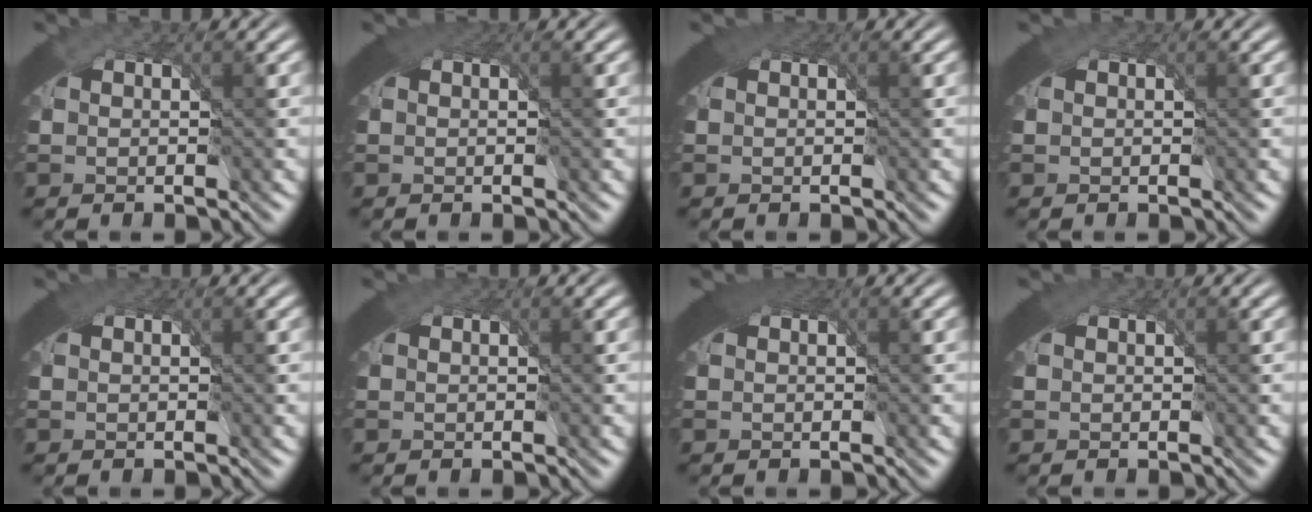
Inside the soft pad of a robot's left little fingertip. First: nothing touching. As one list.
[{"total": 1.9, "force": [1.0, 1.0, 1.3], "torque": [-0.024, -0.005, 0.016]}, {"total": 1.8, "force": [0.9, 1.1, 1.1], "torque": [-0.020, -0.002, 0.014]}, {"total": 0.7, "force": [0.3, 0.5, 0.3], "torque": [-0.005, -0.002, 0.004]}, {"total": 1.3, "force": [0.7, 0.8, 0.7], "torque": [-0.013, -0.003, 0.011]}, {"total": 0.7, "force": [0.4, 0.5, 0.3], "torque": [-0.006, -0.003, 0.006]}, {"total": 2.6, "force": [1.1, 1.4, 2.0], "torque": [-0.036, -0.008, 0.019]}, {"total": 0.5, "force": [0.2, 0.4, 0.3], "torque": [-0.004, -0.002, 0.002]}]